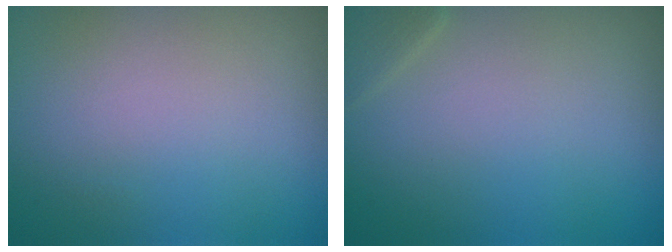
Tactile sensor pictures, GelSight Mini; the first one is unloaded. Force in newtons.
{"total": 0.8, "press": 0.8, "slide": 0.1}